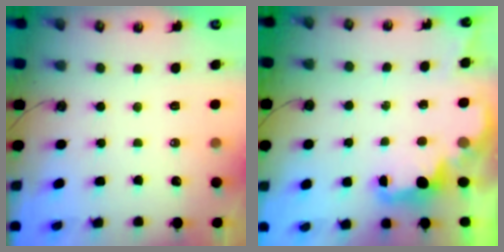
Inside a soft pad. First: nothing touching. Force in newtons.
{"total": 2.2, "press": 2.1, "slide": 0.8}